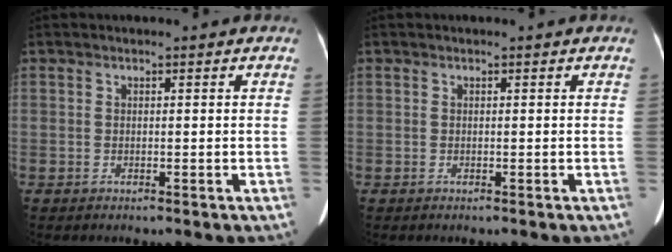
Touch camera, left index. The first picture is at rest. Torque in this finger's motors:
{"motor_torque": [0.00, 0.00, 0.00, 0.00]}